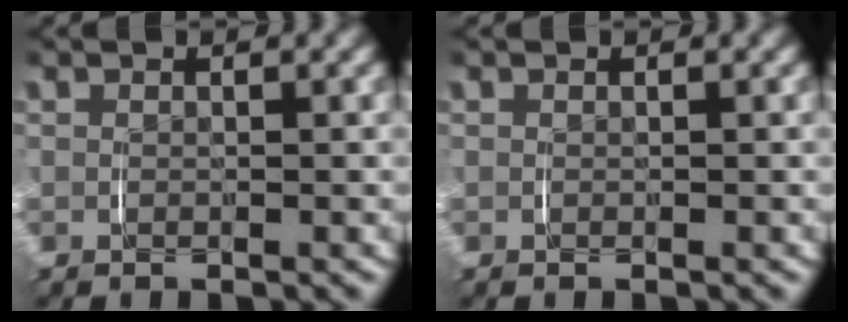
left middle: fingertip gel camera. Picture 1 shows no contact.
{"total": 0.0}